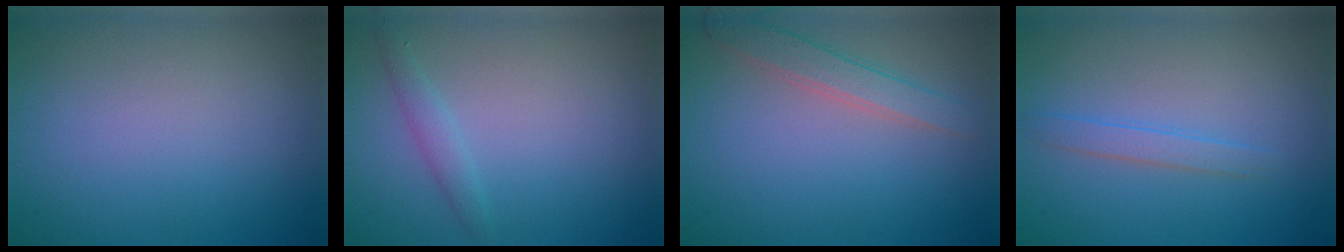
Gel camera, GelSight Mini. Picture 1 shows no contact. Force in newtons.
{"total": 1.3, "press": 1.3, "slide": 0.1}
{"total": 2.4, "press": 2.4, "slide": 0.1}
{"total": 1.5, "press": 1.5, "slide": 0.0}